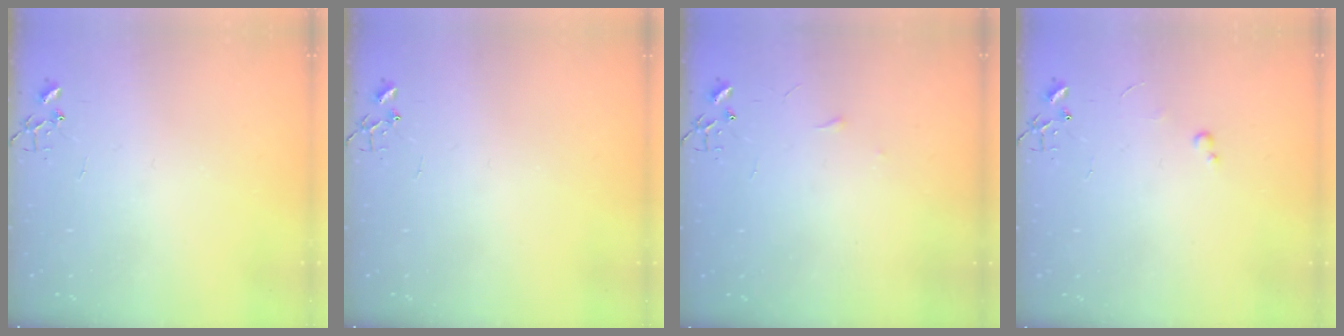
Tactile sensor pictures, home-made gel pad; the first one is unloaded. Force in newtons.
{"total": 0.0}
{"total": 3.4, "press": 3.3, "slide": 0.4}
{"total": 2.4, "press": 2.3, "slide": 0.4}